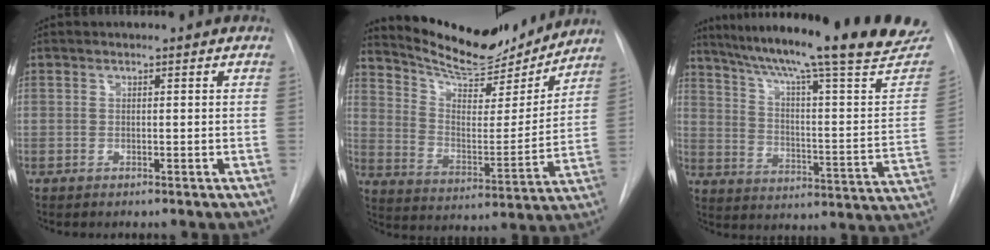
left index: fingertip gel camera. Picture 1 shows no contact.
{"total": 18.2, "force": [17.0, 4.0, 5.1], "torque": [-0.089, -0.013, 0.264]}
{"total": 29.8, "force": [25.1, 1.9, 15.9], "torque": [-0.248, -0.064, 0.327]}